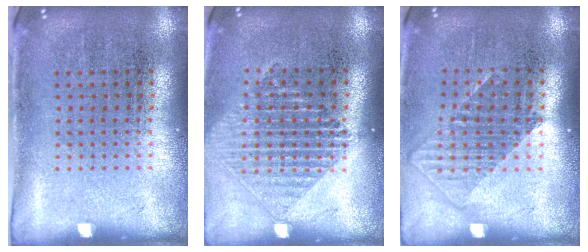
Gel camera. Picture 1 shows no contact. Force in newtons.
{"total": 1.5, "press": 1.3, "slide": 0.7}
{"total": 1.2, "press": 1.0, "slide": 0.8}